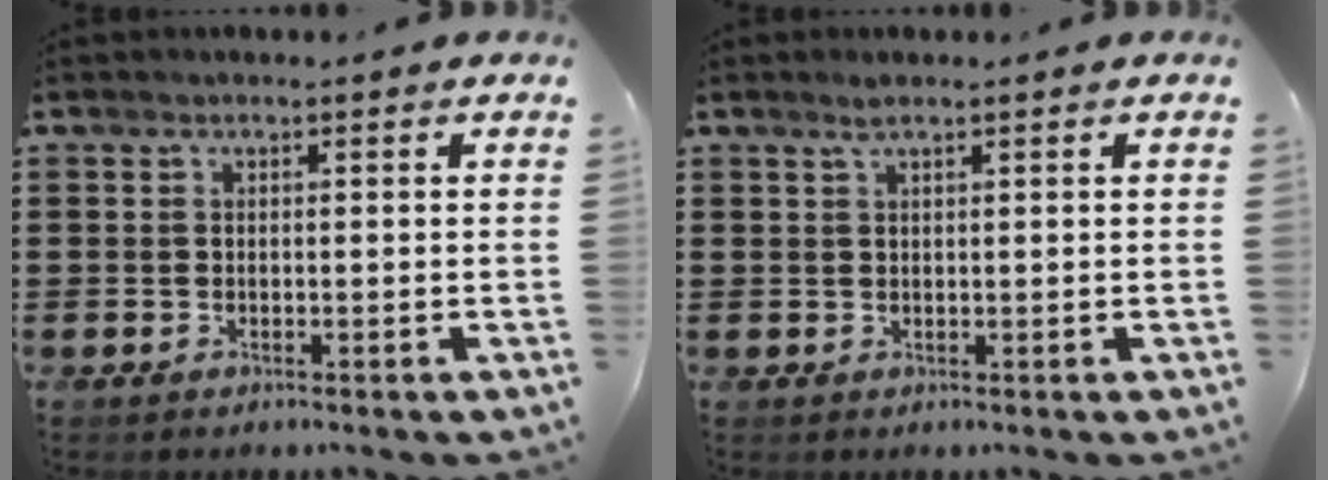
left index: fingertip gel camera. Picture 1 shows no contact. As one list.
[{"total": 1.6, "force": [1.2, 0.2, 1.1], "torque": [-0.024, 0.002, 0.021]}]